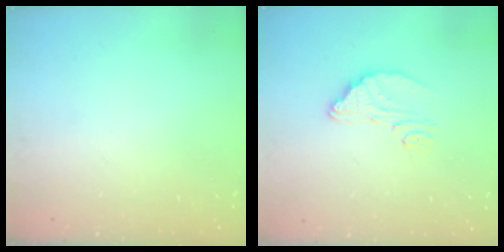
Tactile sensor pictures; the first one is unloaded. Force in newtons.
{"total": 8.0, "press": 8.0, "slide": 0.4}